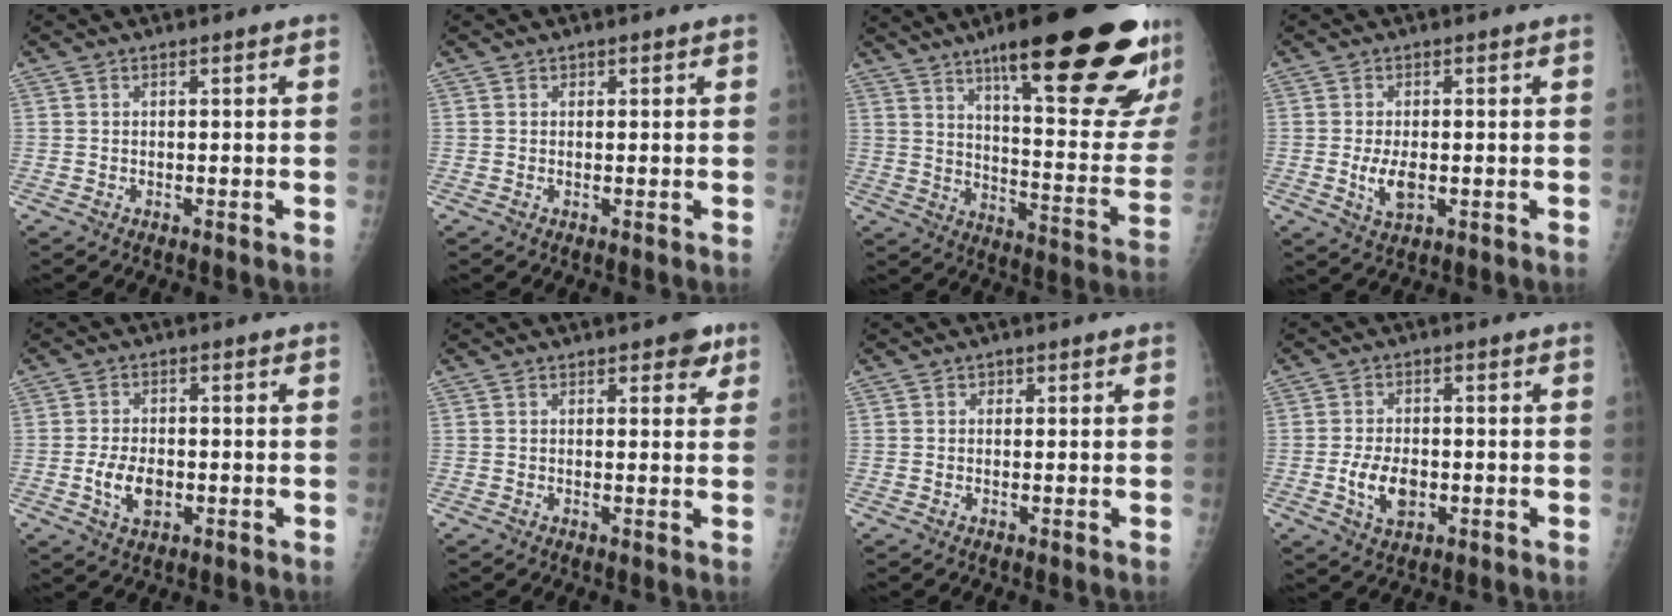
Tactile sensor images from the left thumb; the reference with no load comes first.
{"total": 0.6, "force": [0.3, 0.5, 0.1], "torque": [0.004, 0.000, 0.003]}
{"total": 30.5, "force": [18.2, 6.3, 23.7], "torque": [-0.268, -0.060, 0.270]}
{"total": 4.8, "force": [-0.7, 2.5, 4.0], "torque": [-0.076, -0.008, -0.009]}
{"total": 5.7, "force": [-1.4, 3.5, 4.3], "torque": [-0.075, 0.002, -0.022]}
{"total": 3.5, "force": [2.1, 1.9, 2.1], "torque": [-0.002, -0.006, 0.022]}
{"total": 0.8, "force": [0.3, 0.7, 0.2], "torque": [0.006, 0.001, 0.003]}
{"total": 6.4, "force": [-1.5, 3.9, 4.9], "torque": [-0.083, 0.001, -0.023]}